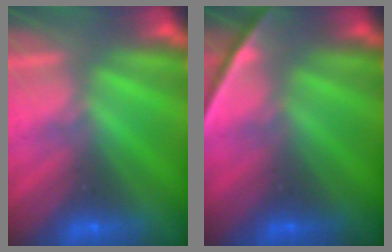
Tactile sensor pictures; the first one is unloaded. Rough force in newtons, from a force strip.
{"total": 2.1}